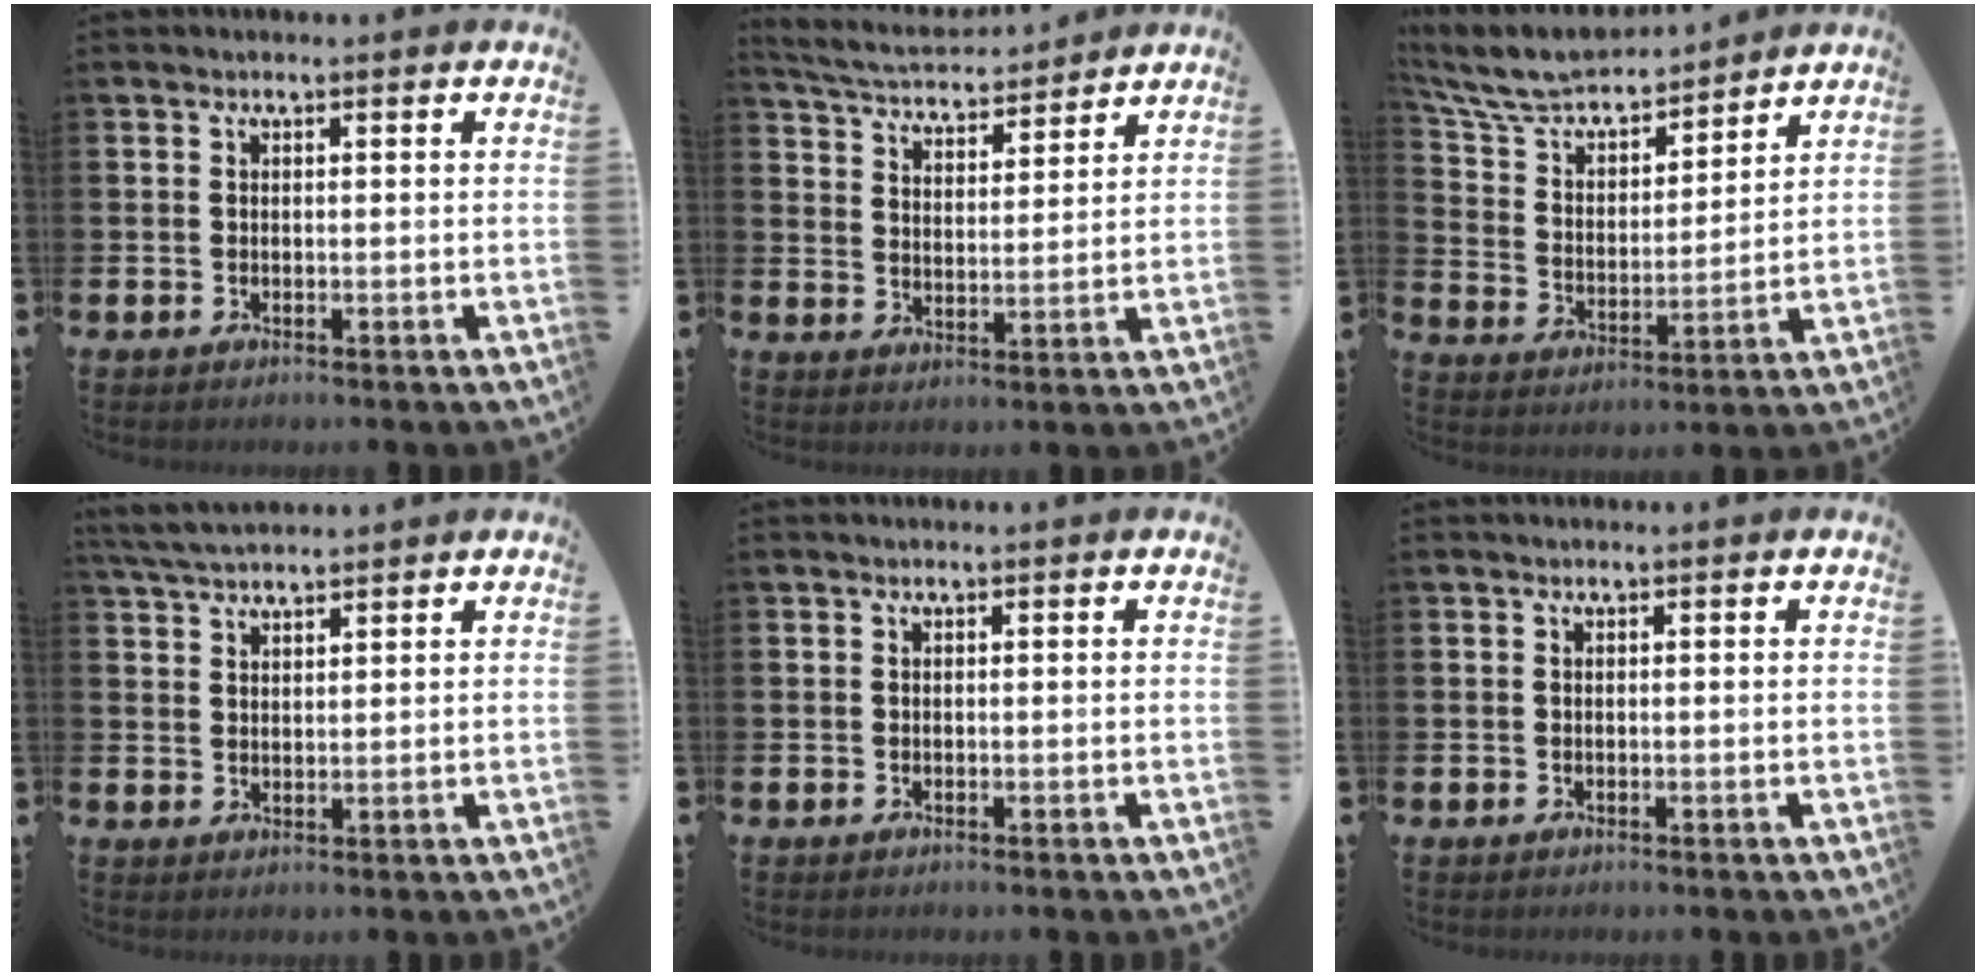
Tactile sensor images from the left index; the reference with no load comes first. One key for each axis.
{"total": 5.0, "fx": 4.9, "fy": 0.7, "fz": 0.5, "tx": -0.035, "ty": -0.035, "tz": 0.086}
{"total": 8.2, "fx": 7.6, "fy": 2.1, "fz": 2.2, "tx": -0.084, "ty": -0.054, "tz": 0.133}
{"total": 3.9, "fx": 3.7, "fy": 0.6, "fz": 1.1, "tx": -0.027, "ty": -0.012, "tz": 0.068}
{"total": 0.0}
{"total": 0.0}